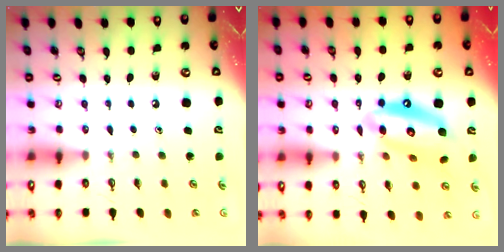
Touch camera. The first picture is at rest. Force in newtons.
{"total": 15.1, "press": 15.0, "slide": 1.8}